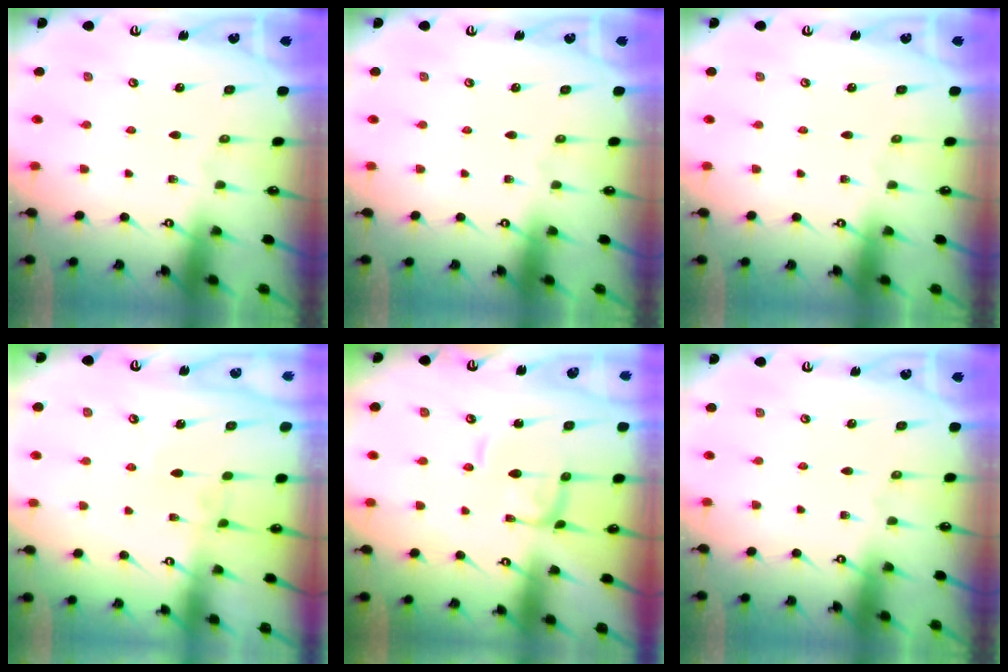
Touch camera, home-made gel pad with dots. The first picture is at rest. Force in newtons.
{"total": 0.0}
{"total": 0.0}
{"total": 3.5, "press": 3.4, "slide": 0.5}
{"total": 0.0}
{"total": 0.0}